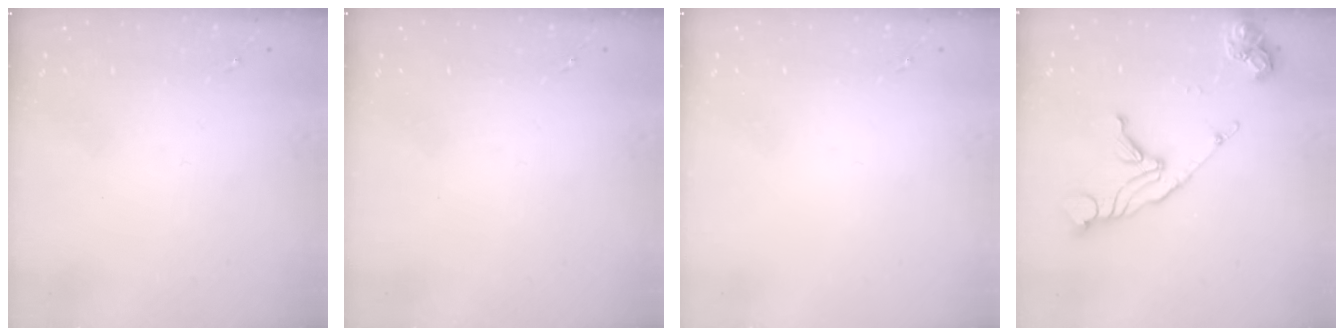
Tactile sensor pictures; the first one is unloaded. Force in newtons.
{"total": 0.0}
{"total": 0.0}
{"total": 14.7, "press": 14.6, "slide": 1.7}